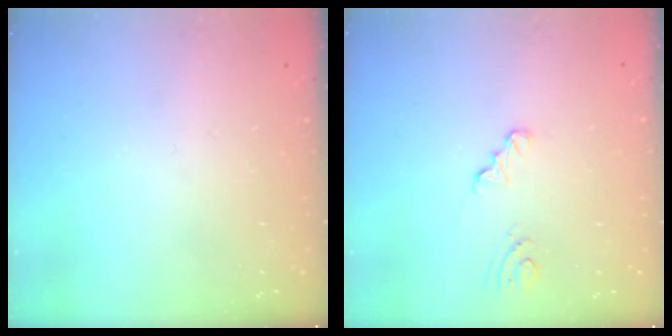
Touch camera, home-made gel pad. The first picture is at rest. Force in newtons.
{"total": 2.4, "press": 2.3, "slide": 0.3}